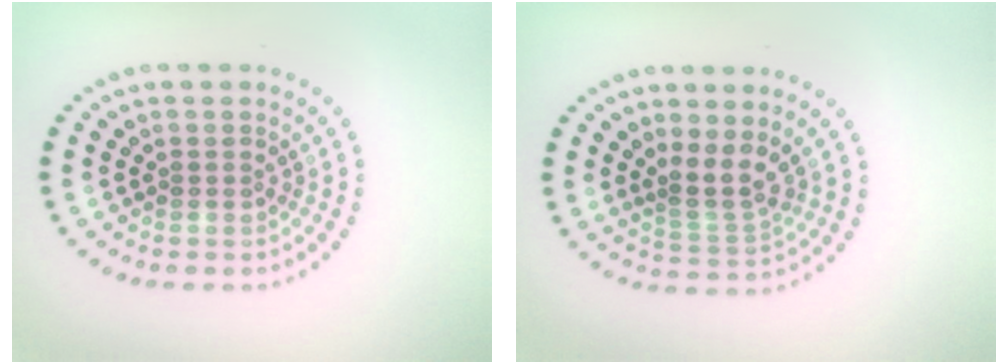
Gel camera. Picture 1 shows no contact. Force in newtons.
{"total": 2.8, "press": 2.0, "slide": 2.0}